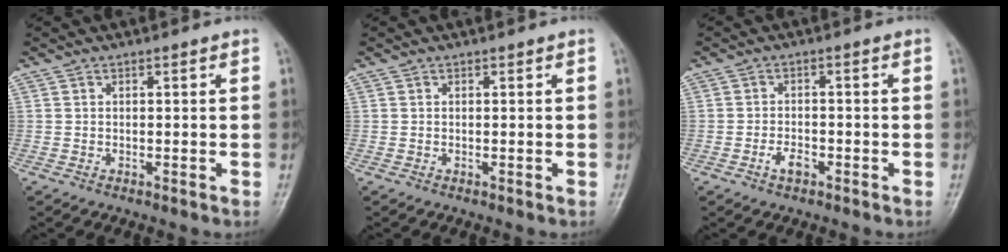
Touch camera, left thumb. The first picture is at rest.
{"total": 0.0}
{"total": 2.9, "force": [-1.6, 1.5, 1.9], "torque": [-0.033, 0.013, -0.029]}